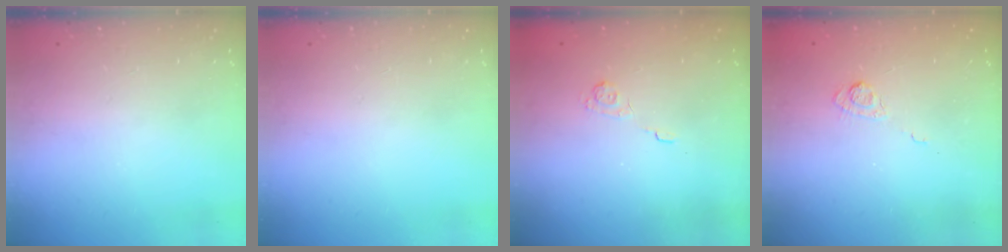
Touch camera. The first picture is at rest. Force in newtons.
{"total": 0.0}
{"total": 2.2, "press": 1.7, "slide": 1.4}
{"total": 3.2, "press": 2.8, "slide": 1.5}